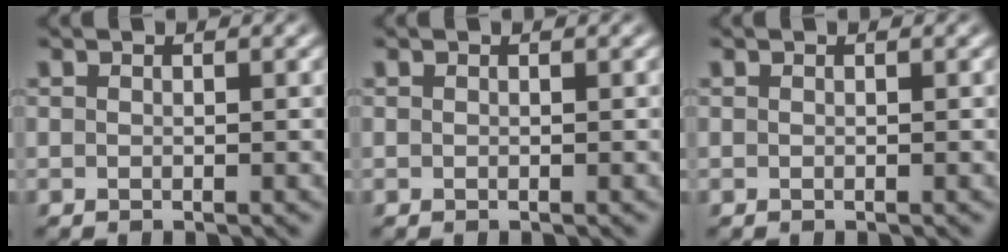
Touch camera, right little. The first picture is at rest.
{"total": 0.0}
{"total": 0.0}